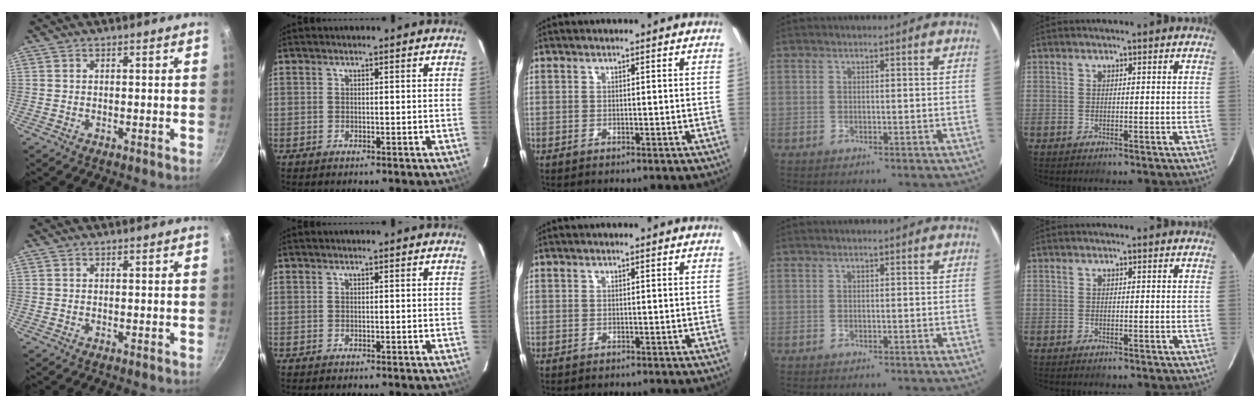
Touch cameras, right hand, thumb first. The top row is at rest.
{}